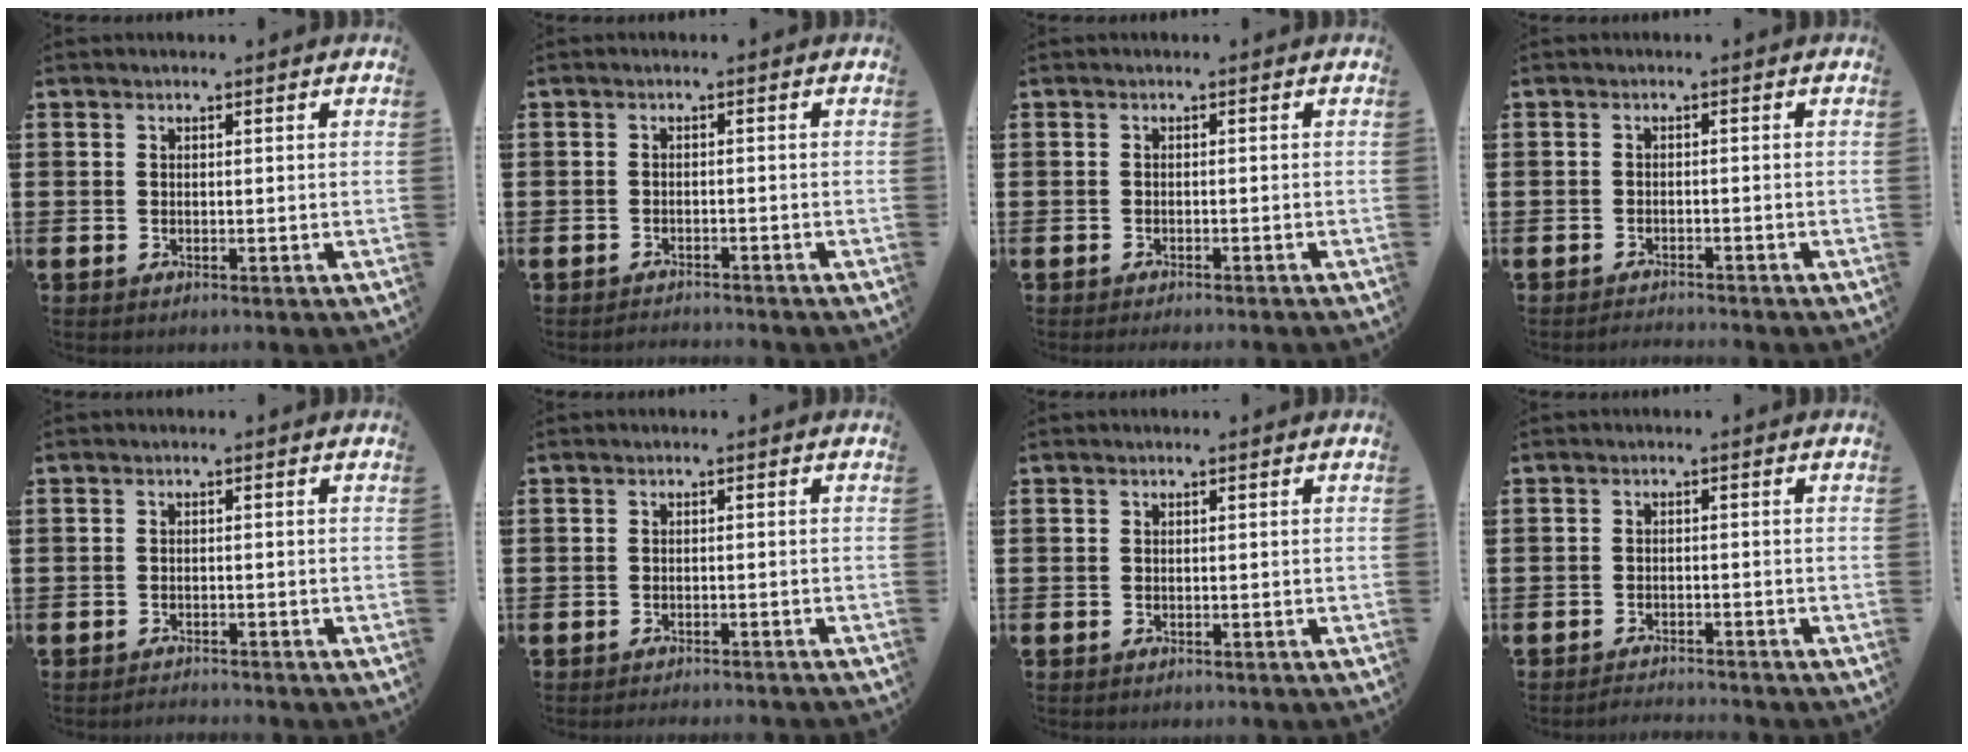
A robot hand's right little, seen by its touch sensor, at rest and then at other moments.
{"total": 1.2, "force": [-1.2, -0.1, -0.1], "torque": [-0.001, 0.002, -0.024]}
{"total": 0.7, "force": [-0.7, -0.1, 0.1], "torque": [-0.001, -0.002, -0.014]}
{"total": 1.2, "force": [-1.2, -0.1, 0.0], "torque": [-0.003, 0.001, -0.025]}
{"total": 1.1, "force": [-1.1, -0.1, -0.1], "torque": [-0.001, 0.002, -0.023]}
{"total": 1.0, "force": [-1.0, -0.1, 0.0], "torque": [-0.001, 0.001, -0.021]}
{"total": 0.0}
{"total": 1.5, "force": [-1.5, -0.1, -0.1], "torque": [-0.002, 0.004, -0.031]}